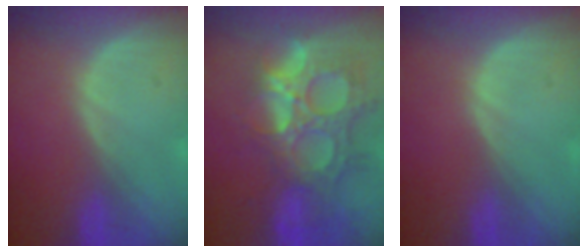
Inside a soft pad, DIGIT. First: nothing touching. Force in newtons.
{"total": 14.7, "press": 12.2, "slide": 8.1}
{"total": 0.0}